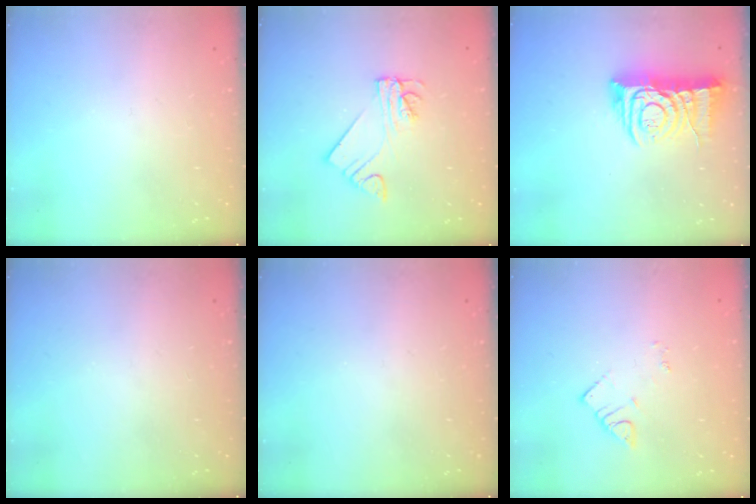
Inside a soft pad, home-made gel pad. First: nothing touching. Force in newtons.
{"total": 5.9, "press": 5.9, "slide": 0.7}
{"total": 10.3, "press": 10.2, "slide": 1.1}
{"total": 0.0}
{"total": 0.0}
{"total": 2.7, "press": 2.7, "slide": 0.4}